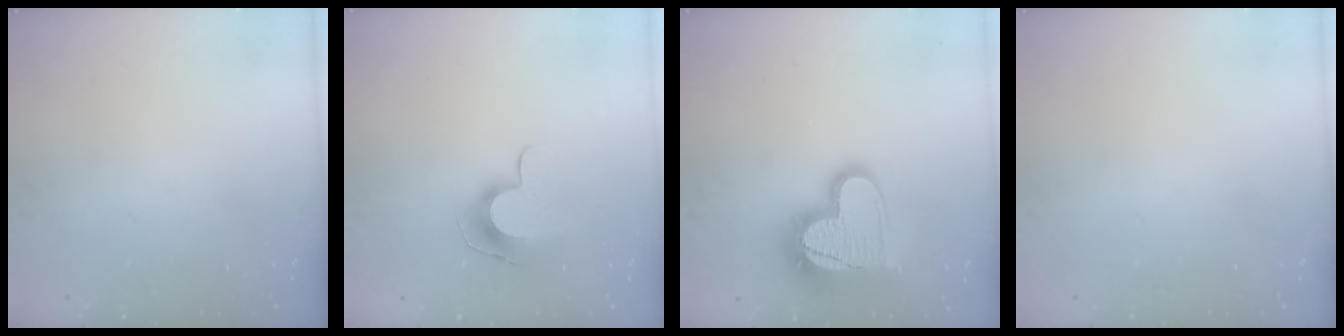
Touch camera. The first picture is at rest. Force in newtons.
{"total": 9.6, "press": 9.6, "slide": 0.1}
{"total": 18.9, "press": 18.9, "slide": 1.4}
{"total": 0.0}